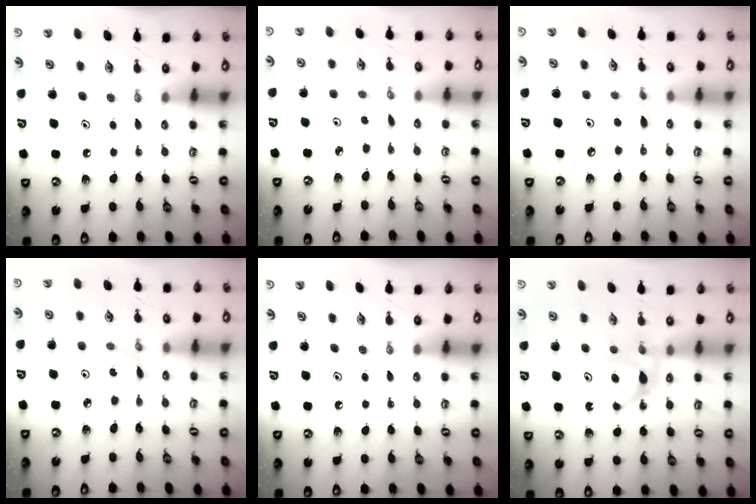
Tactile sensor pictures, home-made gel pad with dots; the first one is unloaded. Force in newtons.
{"total": 1.8, "press": 1.7, "slide": 0.2}
{"total": 4.7, "press": 4.6, "slide": 0.6}
{"total": 1.6, "press": 1.5, "slide": 0.1}
{"total": 0.0}
{"total": 6.4, "press": 6.3, "slide": 0.4}